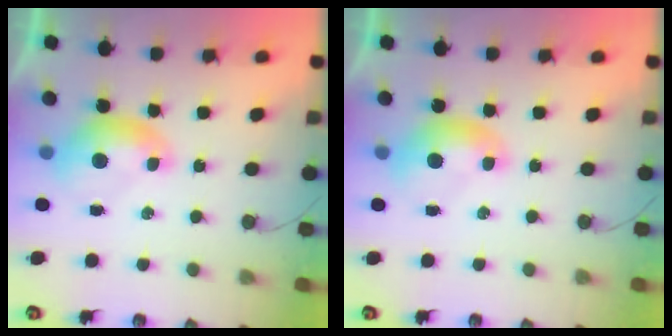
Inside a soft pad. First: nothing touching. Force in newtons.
{"total": 0.0}